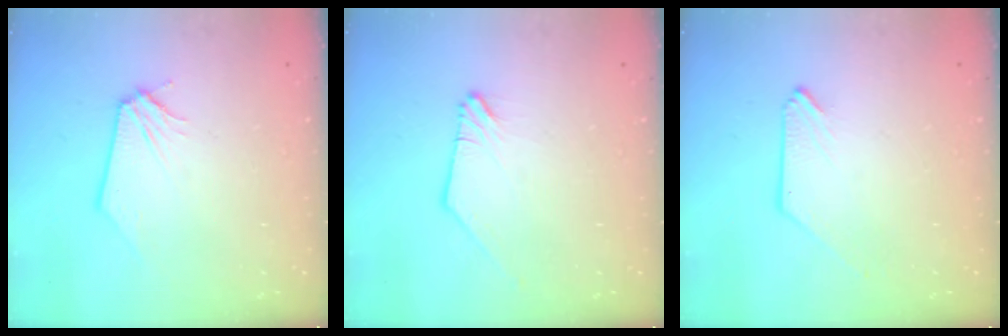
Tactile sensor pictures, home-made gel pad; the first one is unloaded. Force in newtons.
{"total": 0.0}
{"total": 0.0}